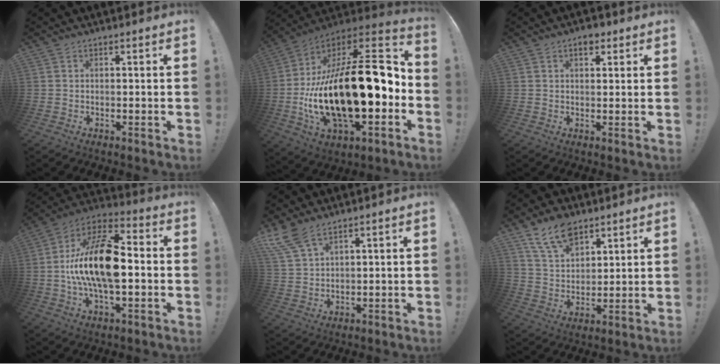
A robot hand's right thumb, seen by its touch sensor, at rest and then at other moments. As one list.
[{"total": 30.6, "force": [-2.6, 14.4, 26.8], "torque": [-0.471, -0.005, -0.034]}, {"total": 3.4, "force": [1.8, 2.1, 1.9], "torque": [-0.017, -0.006, 0.029]}, {"total": 19.9, "force": [-0.8, 9.3, 17.6], "torque": [-0.329, 0.007, -0.013]}, {"total": 7.8, "force": [6.0, 2.4, 4.3], "torque": [-0.096, -0.022, 0.117]}, {"total": 11.7, "force": [8.5, 6.2, 5.1], "torque": [-0.097, -0.040, 0.165]}]